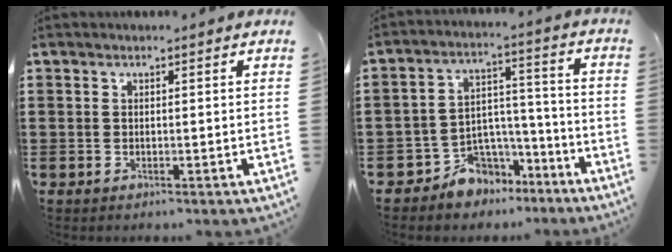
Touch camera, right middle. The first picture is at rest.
{"total": 6.7, "force": [-5.7, 3.5, 0.2], "torque": [-0.016, 0.017, -0.112]}